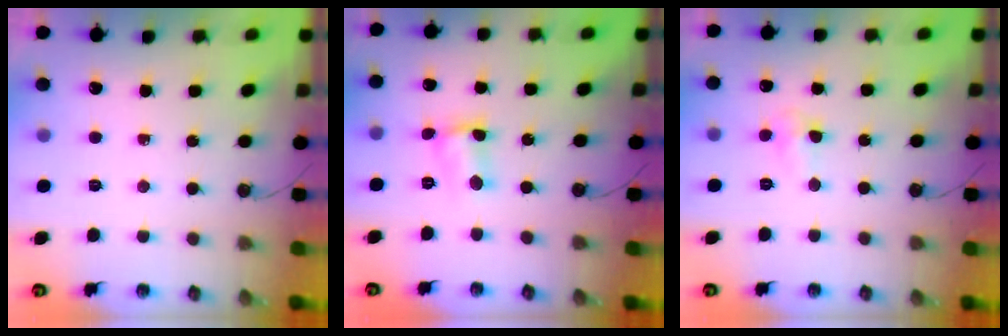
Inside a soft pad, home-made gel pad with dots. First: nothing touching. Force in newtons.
{"total": 4.4, "press": 3.1, "slide": 3.2}
{"total": 4.7, "press": 4.6, "slide": 0.7}